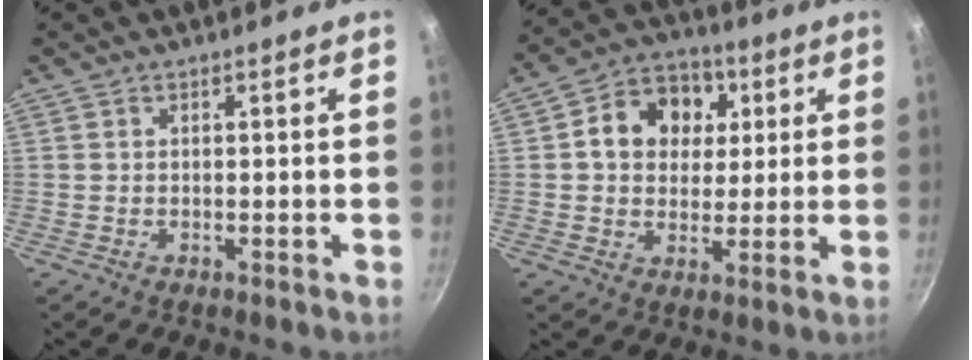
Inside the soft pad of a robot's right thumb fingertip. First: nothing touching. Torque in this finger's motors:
{"motor_torque": [0.47, 2.46, 0.84, -0.25, 0.05]}